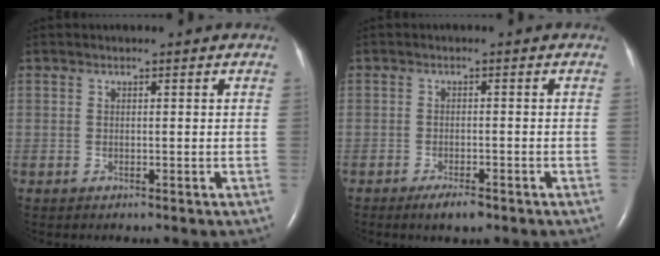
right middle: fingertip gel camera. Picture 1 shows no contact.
{"total": 3.0, "force": [-2.1, 0.8, 2.0], "torque": [-0.040, -0.004, -0.032]}